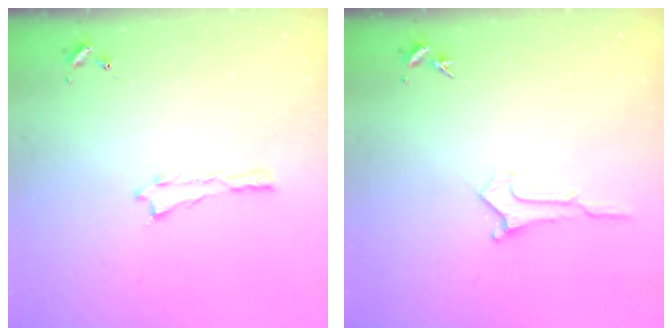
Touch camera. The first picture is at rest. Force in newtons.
{"total": 1.0, "press": 1.0, "slide": 0.0}